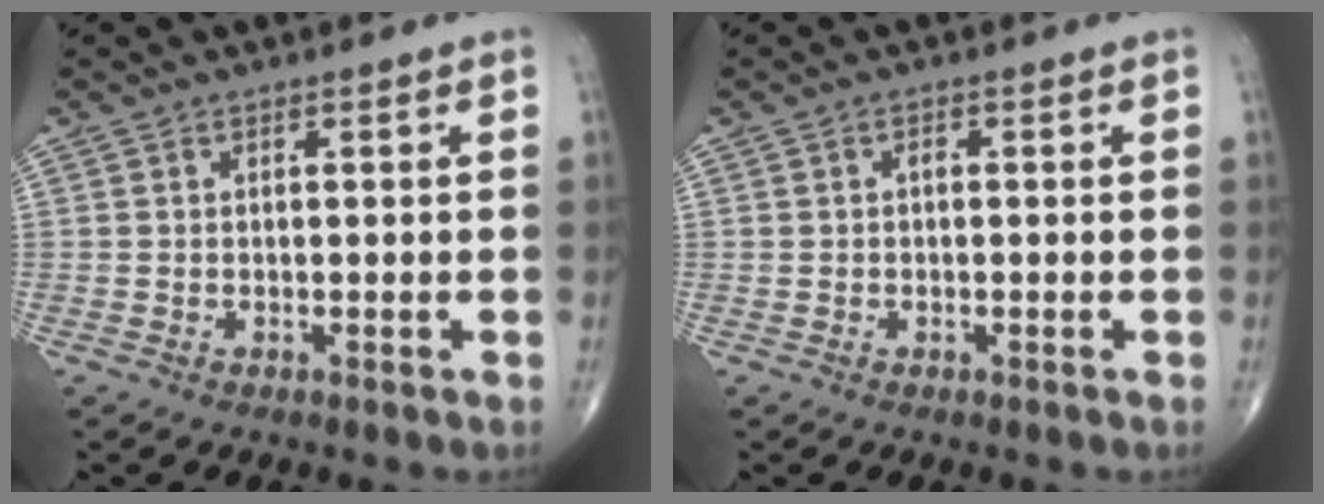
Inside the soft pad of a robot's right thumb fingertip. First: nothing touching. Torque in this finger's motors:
{"motor_torque": [1.18, 1.59, -0.16, -0.08, 0.00]}